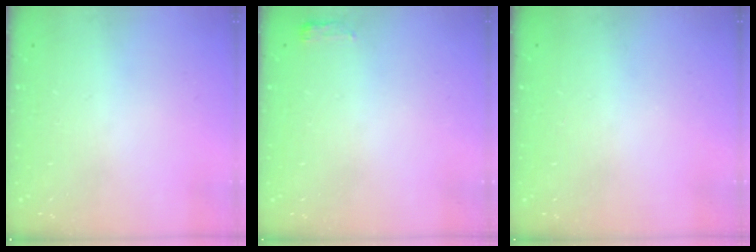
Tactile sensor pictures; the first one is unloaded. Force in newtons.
{"total": 2.7, "press": 2.6, "slide": 0.8}
{"total": 0.0}